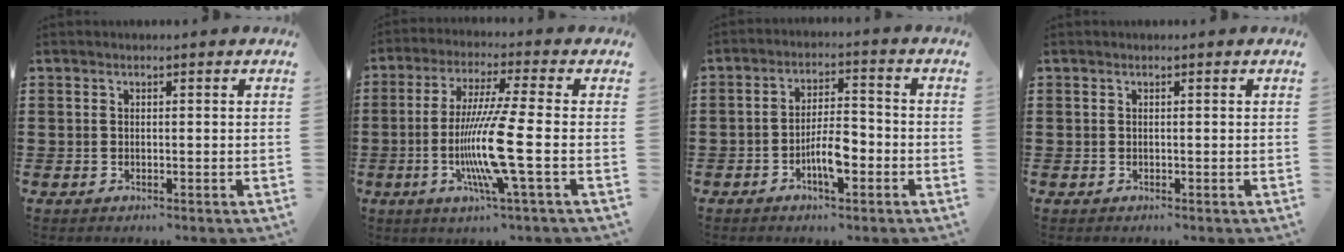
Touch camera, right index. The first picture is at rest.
{"total": 12.1, "force": [-2.8, -0.2, 11.7], "torque": [-0.241, -0.022, -0.063]}
{"total": 6.3, "force": [-2.6, 2.2, 5.3], "torque": [-0.103, 0.006, -0.049]}
{"total": 0.0}